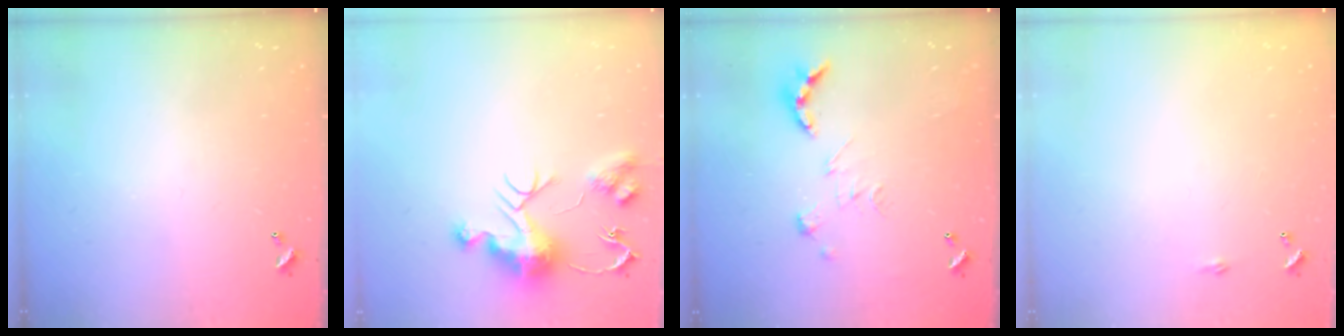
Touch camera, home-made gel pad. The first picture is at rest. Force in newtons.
{"total": 10.9, "press": 10.9, "slide": 0.9}
{"total": 2.7, "press": 2.2, "slide": 1.5}
{"total": 2.2, "press": 2.1, "slide": 0.4}